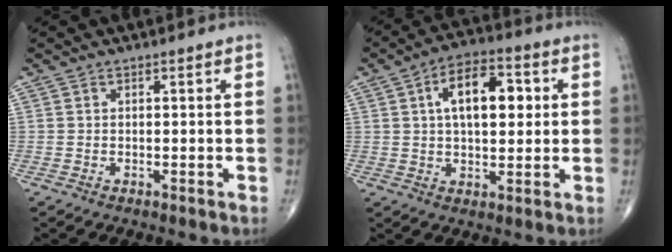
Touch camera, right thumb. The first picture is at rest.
{"total": 12.3, "force": [2.8, 6.3, 10.1], "torque": [-0.141, 0.010, 0.040]}